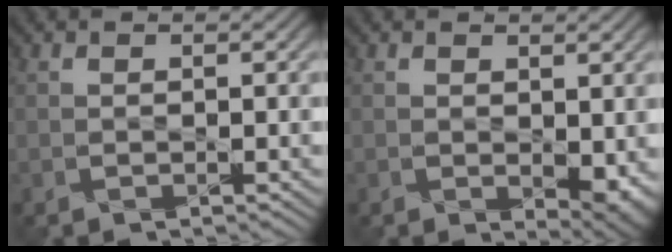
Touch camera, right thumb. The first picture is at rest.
{"total": 2.8, "force": [0.2, 1.5, 2.4], "torque": [-0.039, -0.012, 0.012]}